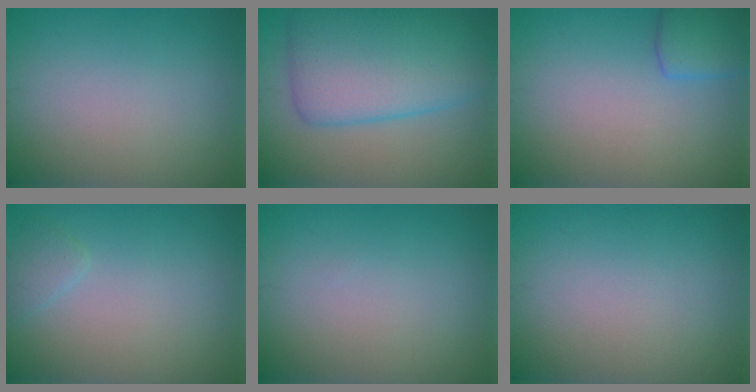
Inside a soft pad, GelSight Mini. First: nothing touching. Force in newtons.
{"total": 8.1, "press": 8.1, "slide": 0.2}
{"total": 2.6, "press": 2.6, "slide": 0.1}
{"total": 1.0, "press": 1.0, "slide": 0.1}
{"total": 0.0}
{"total": 0.0}